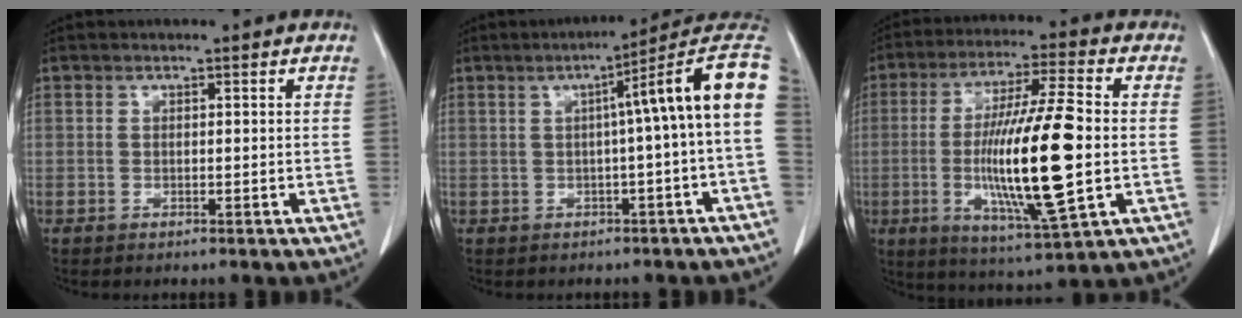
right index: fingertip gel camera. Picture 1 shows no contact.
{"total": 10.8, "force": [1.3, -0.7, 10.7], "torque": [-0.130, 0.038, 0.009]}
{"total": 17.5, "force": [-1.8, 1.5, 17.4], "torque": [-0.330, -0.013, -0.029]}